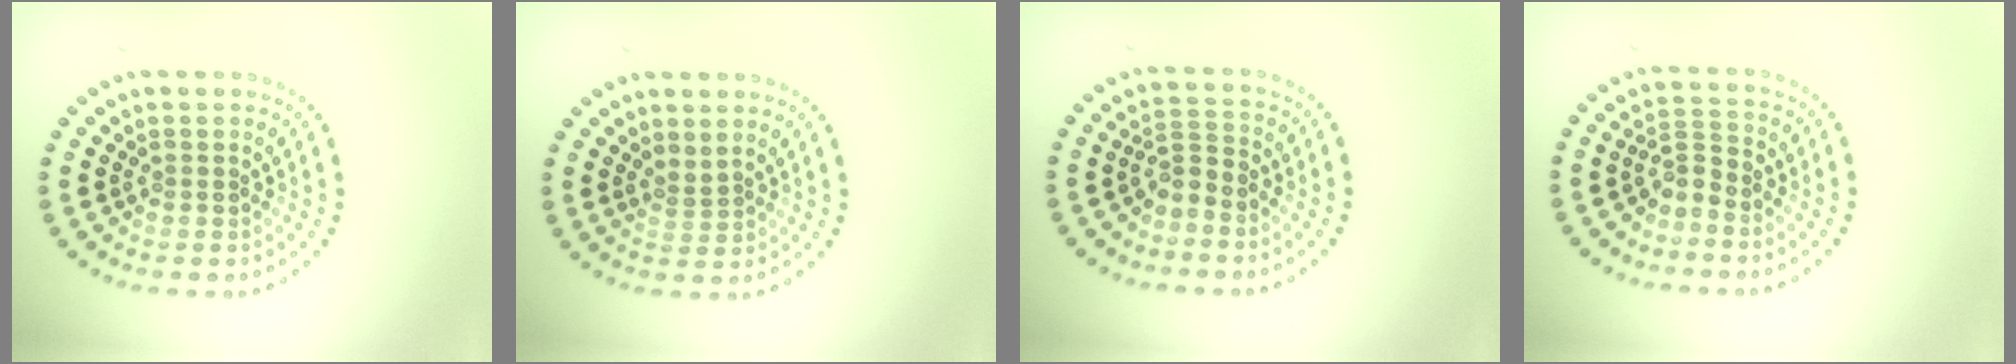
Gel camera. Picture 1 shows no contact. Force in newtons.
{"total": 0.6, "press": 0.1, "slide": 0.6}
{"total": 2.1, "press": 1.4, "slide": 1.6}
{"total": 2.2, "press": 1.4, "slide": 1.7}